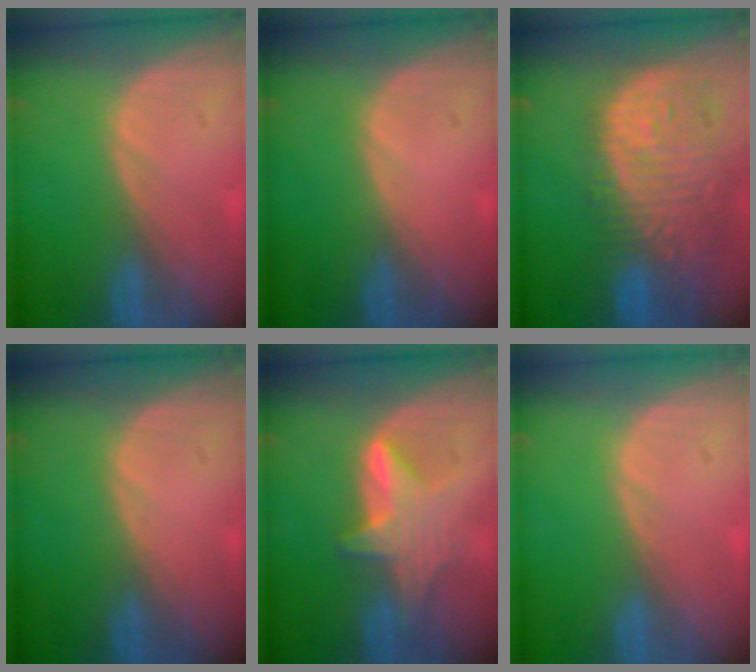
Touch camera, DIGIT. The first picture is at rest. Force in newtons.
{"total": 0.0}
{"total": 14.0, "press": 11.5, "slide": 7.9}
{"total": 0.0}
{"total": 6.0, "press": 6.0, "slide": 0.8}
{"total": 0.0}